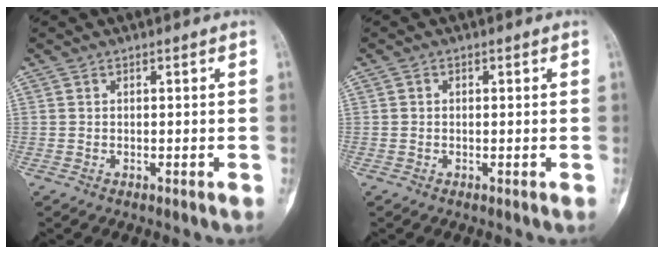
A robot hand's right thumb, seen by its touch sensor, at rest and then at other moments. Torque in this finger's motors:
{"motor_torque": [-0.60, -0.20, -0.36, 0.00, -0.03]}